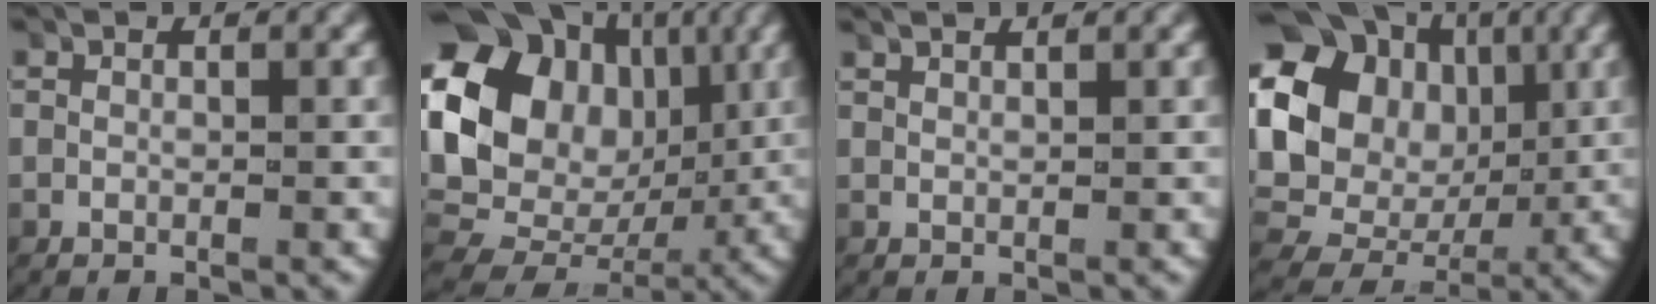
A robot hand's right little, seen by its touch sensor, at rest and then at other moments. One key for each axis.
{"total": 17.3, "fx": 1.4, "fy": 14.1, "fz": 9.8, "tx": -0.207, "ty": -0.033, "tz": 0.031}
{"total": 1.6, "fx": 1.5, "fy": -0.2, "fz": 0.3, "tx": -0.005, "ty": 0.002, "tz": 0.026}
{"total": 14.7, "fx": 2.3, "fy": 12.1, "fz": 8.1, "tx": -0.162, "ty": -0.021, "tz": 0.040}